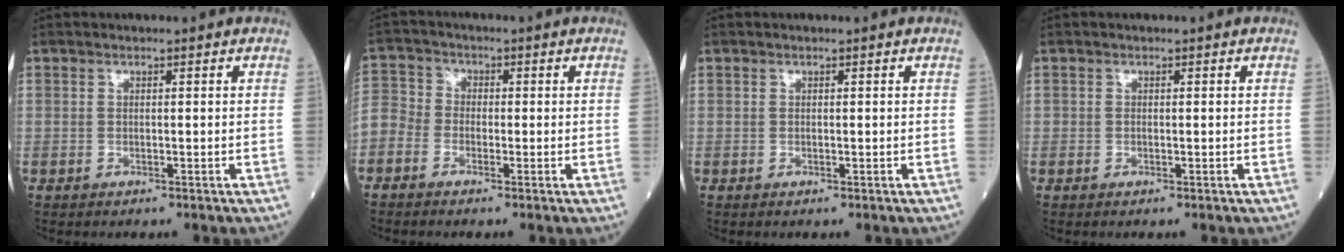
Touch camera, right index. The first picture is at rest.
{"total": 5.9, "force": [-2.5, 5.0, 1.9], "torque": [-0.055, 0.021, -0.059]}
{"total": 0.0}
{"total": 0.0}